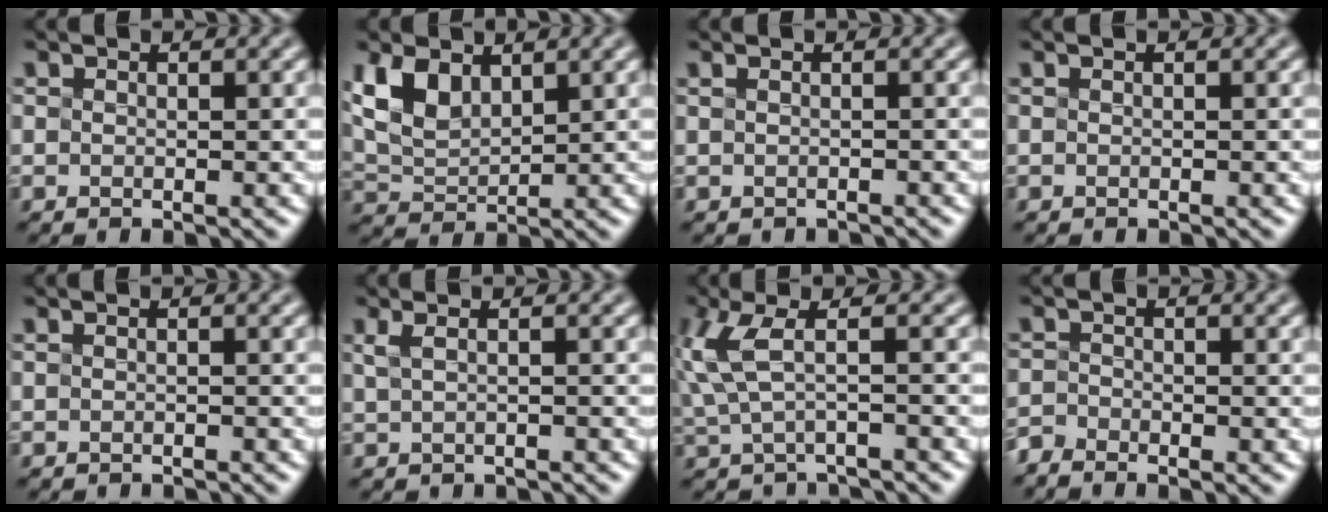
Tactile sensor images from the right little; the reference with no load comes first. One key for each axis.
{"total": 3.9, "fx": 2.1, "fy": 2.1, "fz": 2.5, "tx": -0.063, "ty": -0.001, "tz": 0.052}
{"total": 0.6, "fx": -0.4, "fy": 0.1, "fz": 0.5, "tx": -0.003, "ty": -0.009, "tz": -0.012}
{"total": 0.0}
{"total": 1.1, "fx": -1.0, "fy": 0.1, "fz": 0.5, "tx": 0.002, "ty": -0.012, "tz": -0.021}
{"total": 1.4, "fx": 0.6, "fy": 0.4, "fz": 1.2, "tx": -0.025, "ty": -0.004, "tz": 0.012}
{"total": 3.0, "fx": -0.2, "fy": 0.8, "fz": 2.9, "tx": -0.083, "ty": -0.016, "tz": 0.009}
{"total": 2.1, "fx": -2.1, "fy": -0.4, "fz": -0.2, "tx": -0.005, "ty": -0.005, "tz": -0.036}